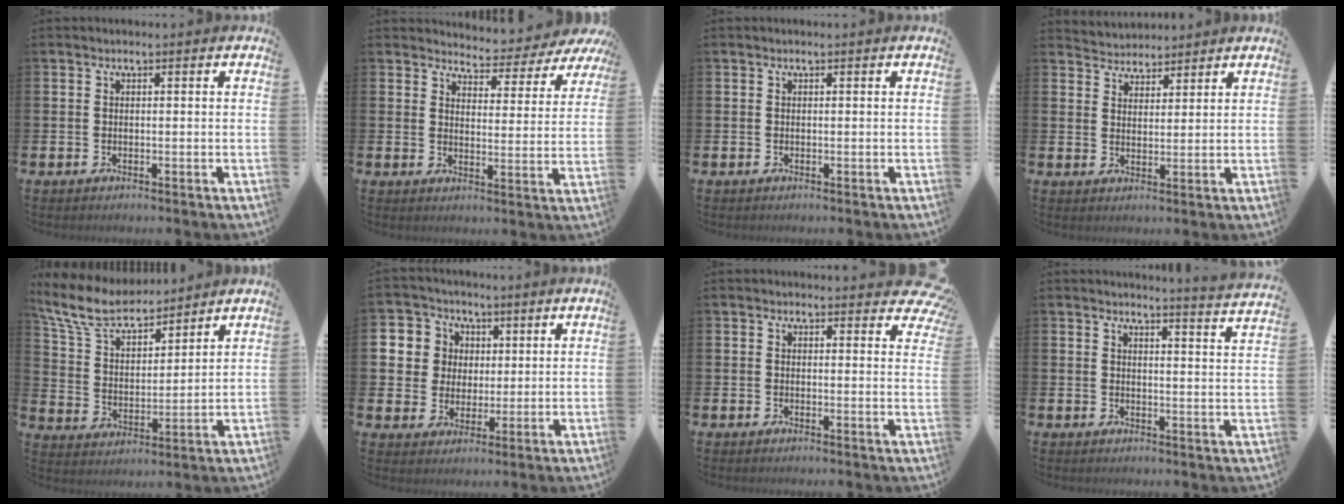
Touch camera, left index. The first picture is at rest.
{"total": 4.0, "force": [3.9, 0.8, 0.3], "torque": [-0.014, -0.041, 0.060]}
{"total": 0.0}
{"total": 3.7, "force": [3.5, 1.0, -0.7], "torque": [-0.009, -0.014, 0.066]}
{"total": 8.5, "force": [7.7, 2.4, 2.7], "torque": [-0.094, -0.040, 0.140]}
{"total": 6.3, "force": [2.3, 5.9, 0.5], "torque": [-0.035, 0.010, 0.043]}
{"total": 2.5, "force": [2.2, 0.9, 0.5], "torque": [0.001, -0.009, 0.036]}
{"total": 3.4, "force": [3.3, -0.8, 0.0], "torque": [0.002, -0.032, 0.055]}